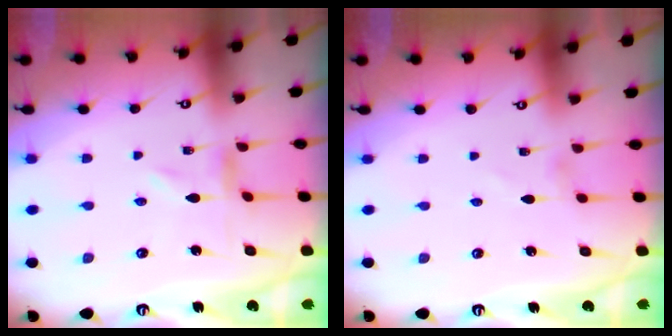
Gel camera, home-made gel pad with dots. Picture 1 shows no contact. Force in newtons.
{"total": 1.4, "press": 1.4, "slide": 0.1}